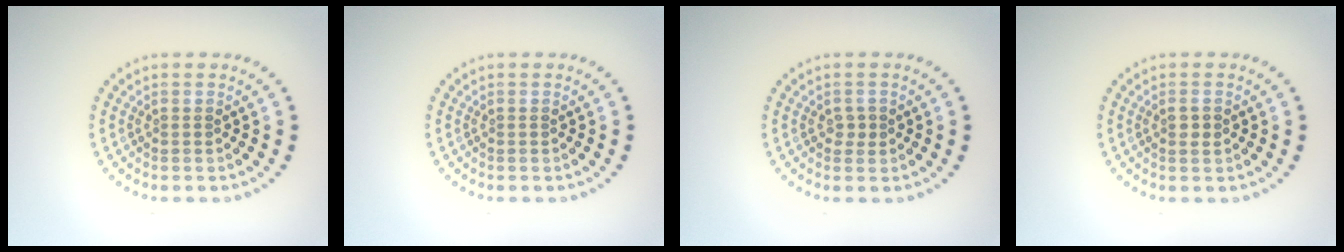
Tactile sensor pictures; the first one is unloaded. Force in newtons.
{"total": 0.0}
{"total": 1.0, "press": 0.9, "slide": 0.5}
{"total": 1.1, "press": 1.0, "slide": 0.2}